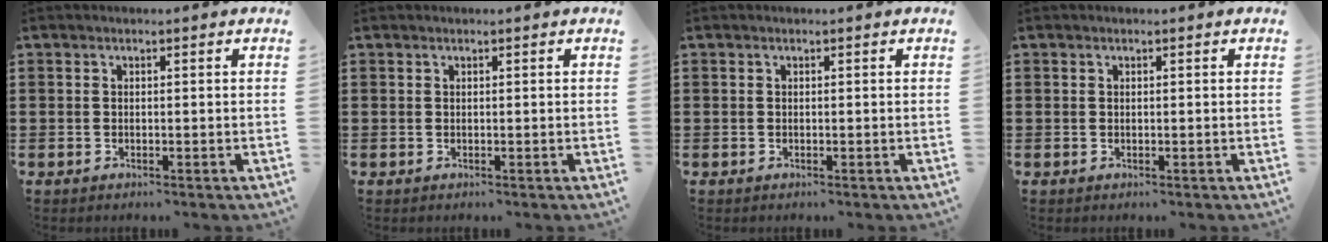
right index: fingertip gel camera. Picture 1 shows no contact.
{"total": 0.0}
{"total": 0.0}
{"total": 0.0}